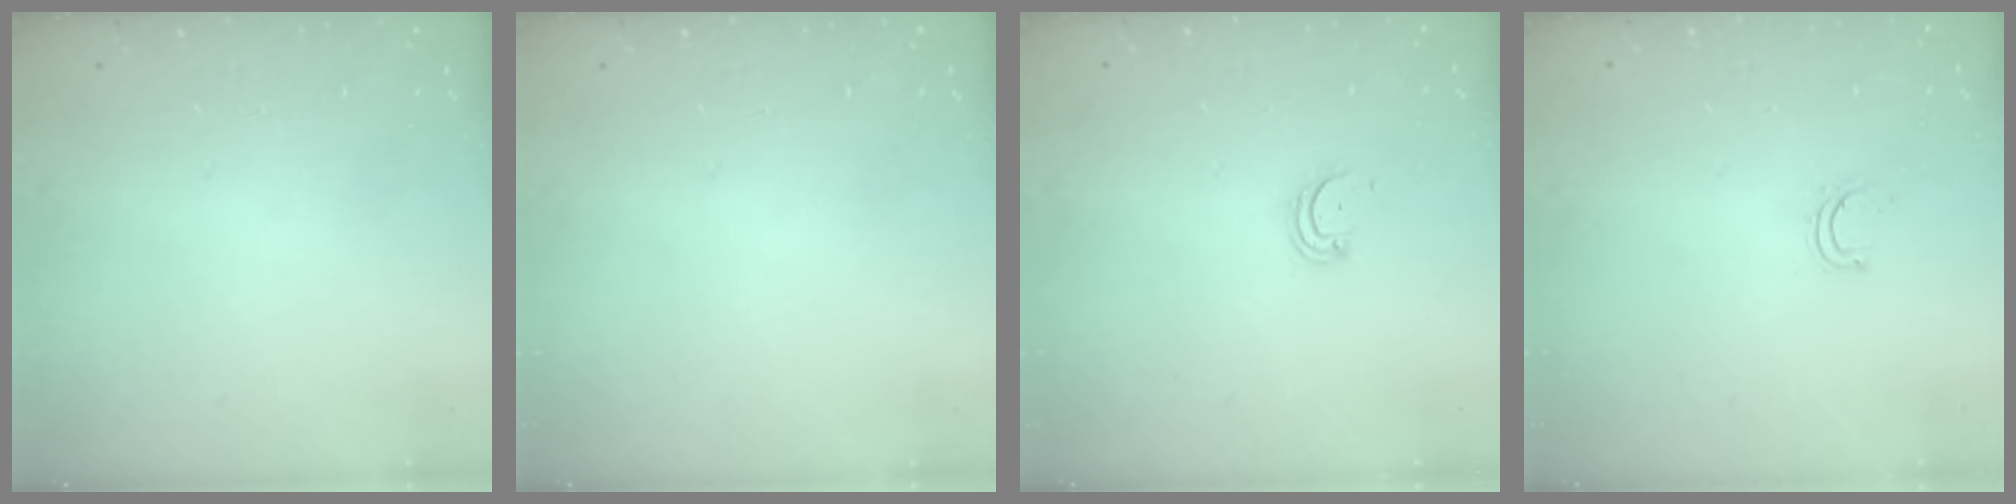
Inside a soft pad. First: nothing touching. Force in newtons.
{"total": 0.0}
{"total": 3.8, "press": 3.8, "slide": 0.3}
{"total": 4.0, "press": 3.9, "slide": 0.4}